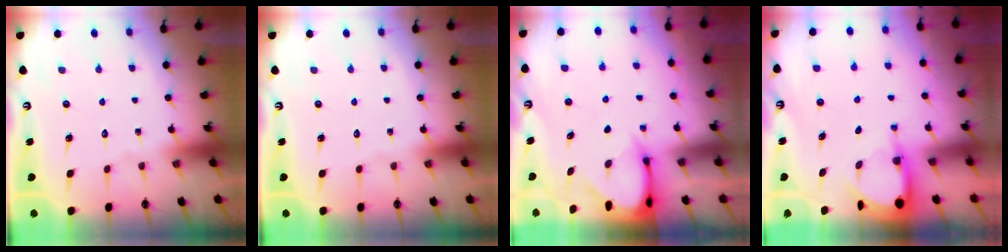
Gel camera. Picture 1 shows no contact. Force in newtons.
{"total": 0.0}
{"total": 3.3, "press": 3.2, "slide": 0.3}
{"total": 3.4, "press": 3.4, "slide": 0.3}